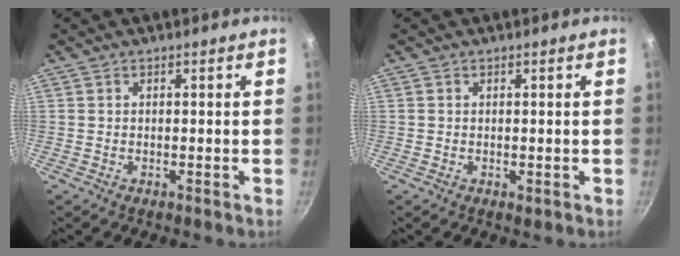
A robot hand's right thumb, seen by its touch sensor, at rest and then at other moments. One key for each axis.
{"total": 0.7, "fx": 0.0, "fy": 0.5, "fz": 0.5, "tx": -0.004, "ty": -0.001, "tz": 0.000}